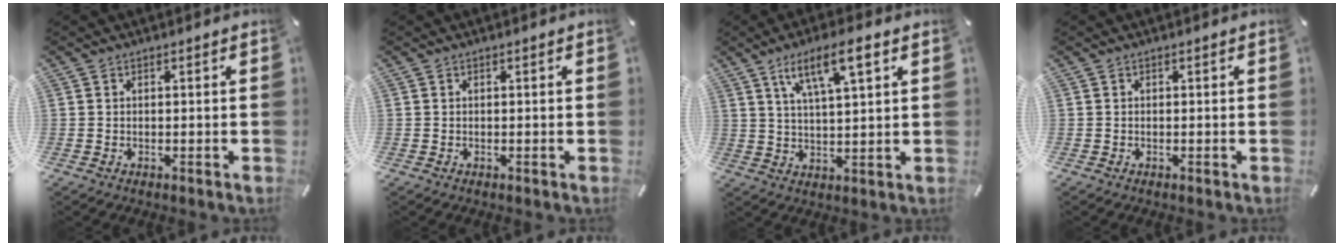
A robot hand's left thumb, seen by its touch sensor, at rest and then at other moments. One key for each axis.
{"total": 0.0}
{"total": 9.9, "fx": 5.7, "fy": 2.7, "fz": 7.7, "tx": -0.137, "ty": -0.010, "tz": 0.095}
{"total": 0.0}